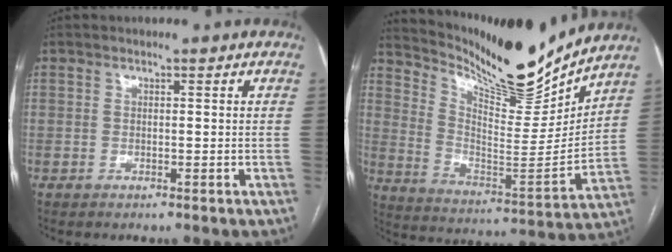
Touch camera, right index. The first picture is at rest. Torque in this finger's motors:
{"motor_torque": [-0.49, 1.31, 0.06, 0.03]}